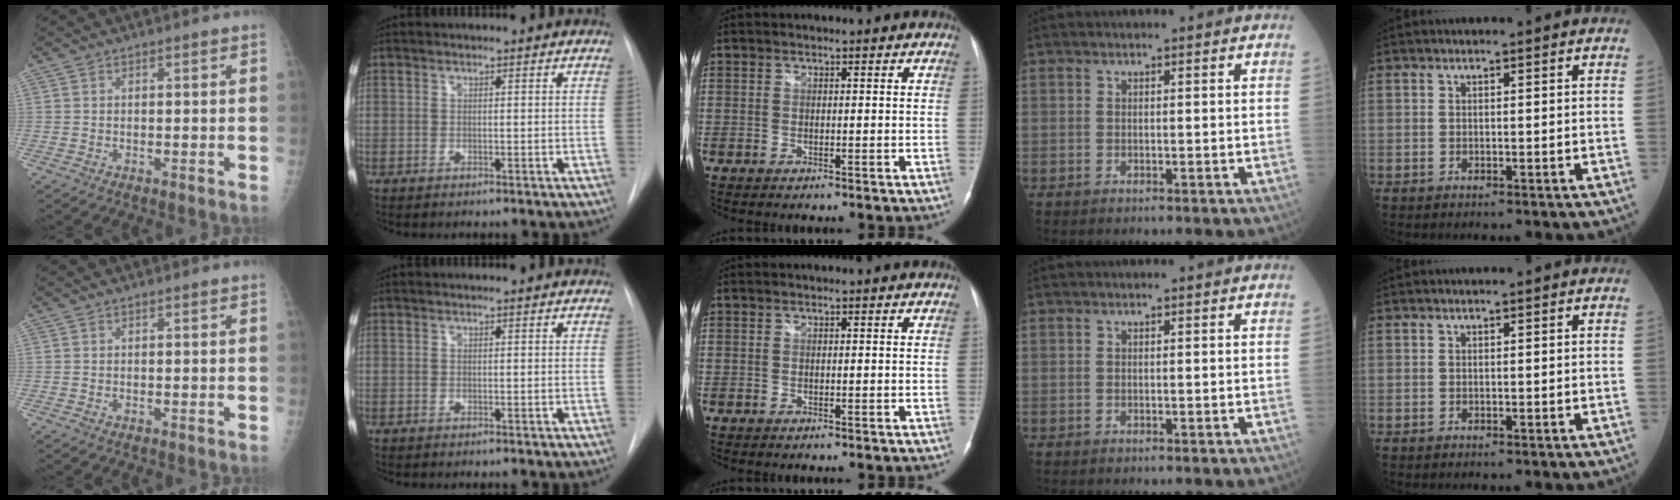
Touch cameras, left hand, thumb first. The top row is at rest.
{}